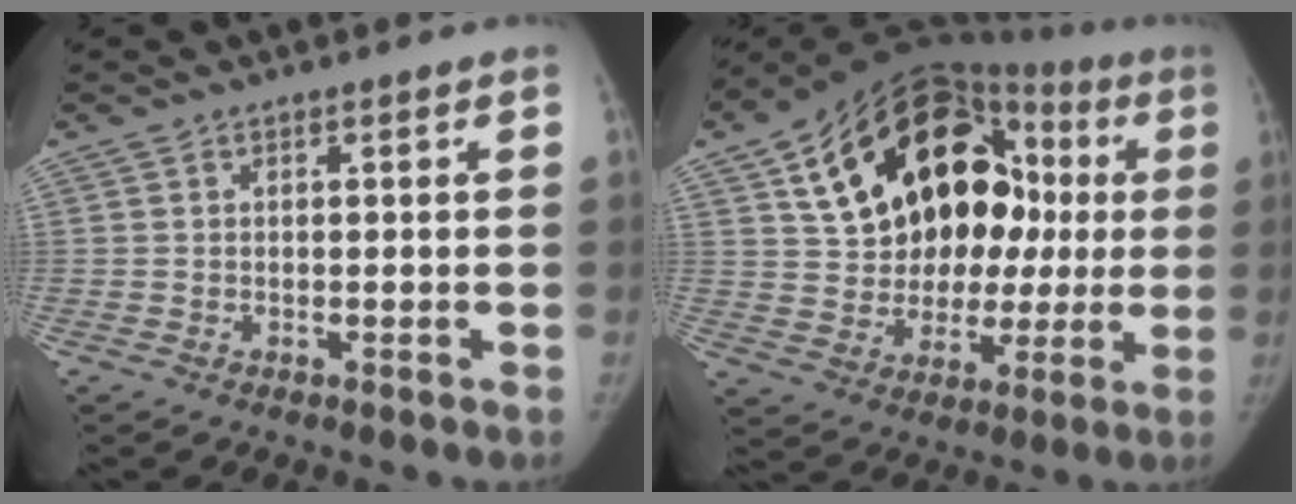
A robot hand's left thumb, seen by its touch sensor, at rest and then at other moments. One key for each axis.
{"total": 27.7, "fx": 6.2, "fy": 17.8, "fz": 20.3, "tx": -0.270, "ty": 0.046, "tz": 0.106}